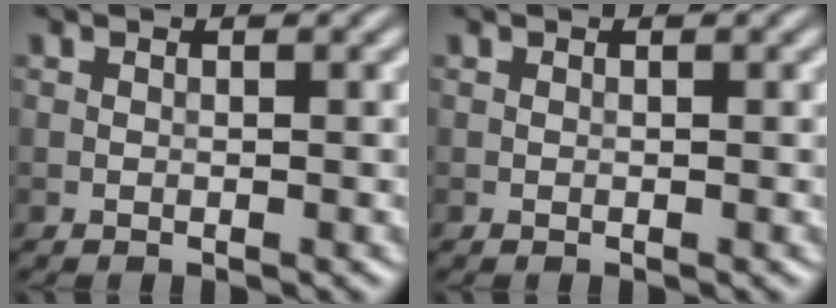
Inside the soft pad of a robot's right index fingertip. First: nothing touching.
{"total": 0.0}